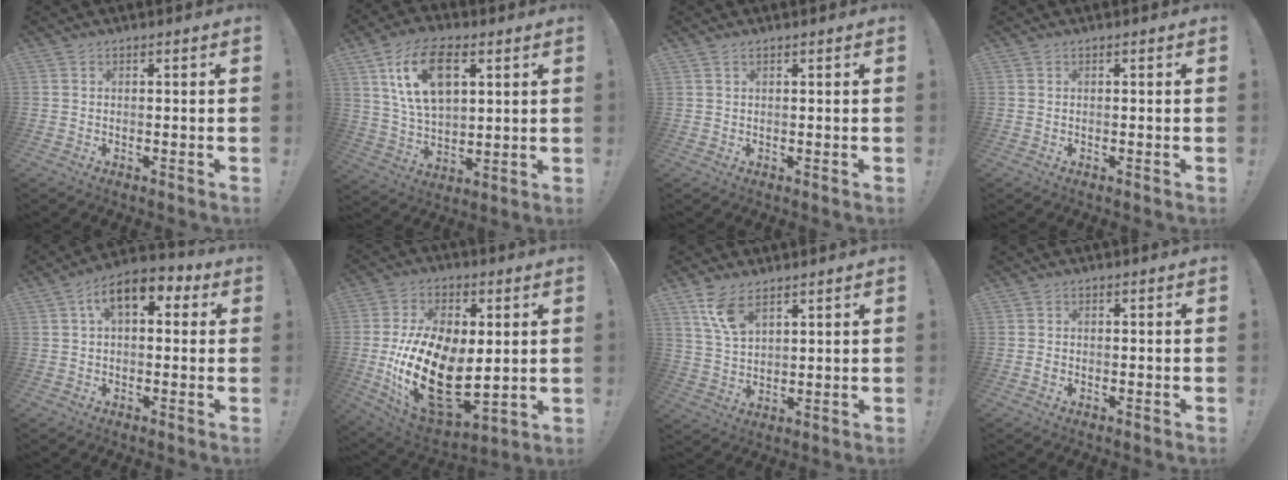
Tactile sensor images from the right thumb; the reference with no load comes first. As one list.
[{"total": 17.1, "force": [7.2, 10.2, 11.6], "torque": [-0.206, -0.018, 0.129]}, {"total": 0.7, "force": [0.5, 0.3, 0.4], "torque": [-0.008, 0.001, 0.009]}, {"total": 0.0}, {"total": 10.1, "force": [4.1, 5.1, 7.7], "torque": [-0.120, -0.007, 0.074]}, {"total": 25.7, "force": [-2.6, 15.4, 20.4], "torque": [-0.409, -0.002, -0.025]}, {"total": 8.4, "force": [5.5, 3.7, 5.1], "torque": [-0.087, -0.027, 0.103]}, {"total": 1.0, "force": [-0.7, 0.6, 0.4], "torque": [-0.011, 0.005, -0.011]}]